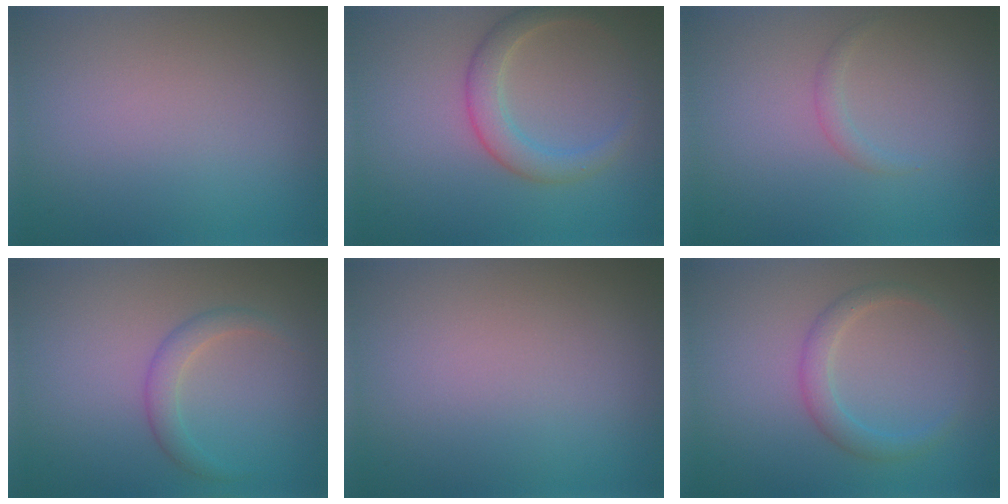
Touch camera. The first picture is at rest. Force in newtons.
{"total": 3.1, "press": 3.1, "slide": 0.2}
{"total": 0.9, "press": 0.9, "slide": 0.1}
{"total": 1.9, "press": 1.9, "slide": 0.2}
{"total": 0.0}
{"total": 2.2, "press": 2.2, "slide": 0.0}